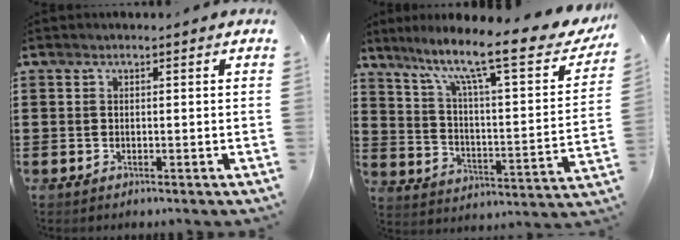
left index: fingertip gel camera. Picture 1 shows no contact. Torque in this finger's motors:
{"motor_torque": [1.04, -1.09, 0.43, 0.21]}